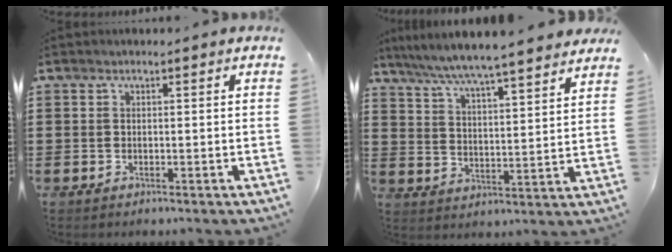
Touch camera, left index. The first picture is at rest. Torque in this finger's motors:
{"motor_torque": [1.49, -0.65, 1.05, 0.21]}